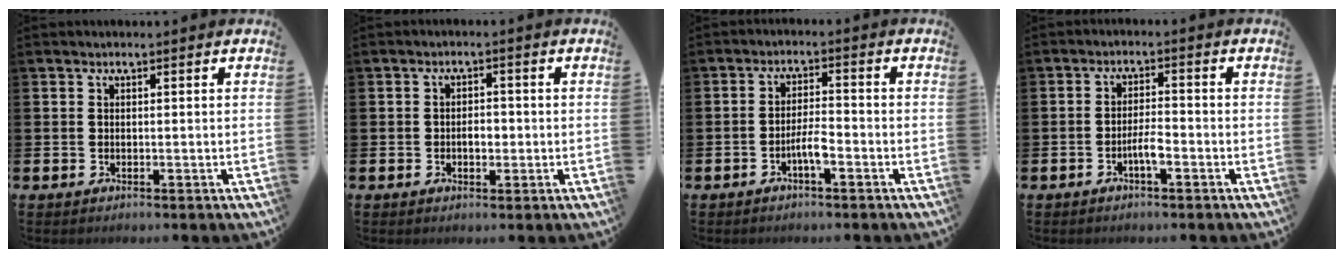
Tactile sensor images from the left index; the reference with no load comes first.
{"total": 2.0, "force": [-0.4, 1.3, 1.4], "torque": [-0.009, -0.002, -0.014]}
{"total": 3.1, "force": [-1.5, 0.7, 2.7], "torque": [-0.055, 0.009, -0.028]}
{"total": 2.8, "force": [-1.2, 0.6, 2.4], "torque": [-0.050, 0.008, -0.023]}